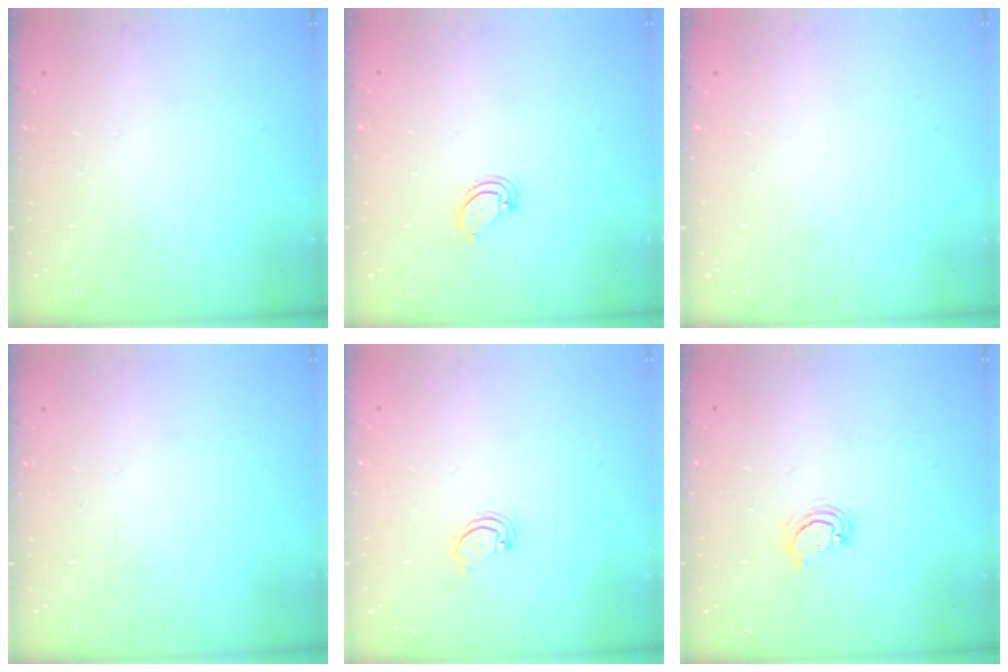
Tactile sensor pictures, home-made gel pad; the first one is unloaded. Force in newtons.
{"total": 4.0, "press": 4.0, "slide": 0.3}
{"total": 0.0}
{"total": 0.0}
{"total": 2.2, "press": 2.2, "slide": 0.2}
{"total": 4.0, "press": 4.0, "slide": 0.3}